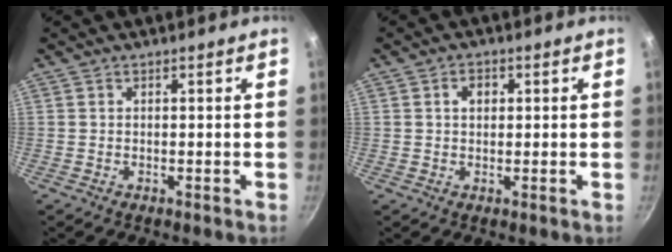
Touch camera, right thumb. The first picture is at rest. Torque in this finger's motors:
{"motor_torque": [0.37, 1.23, 0.06, 0.14, 0.01]}